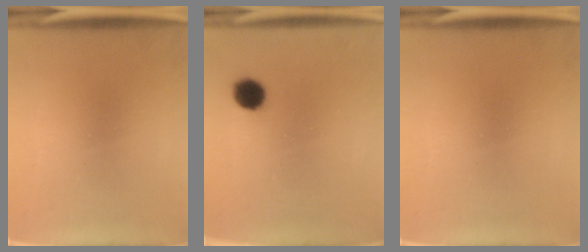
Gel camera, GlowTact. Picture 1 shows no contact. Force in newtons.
{"total": 5.1}
{"total": 0.0}